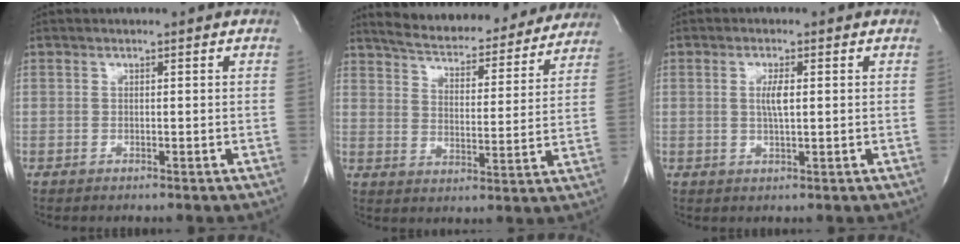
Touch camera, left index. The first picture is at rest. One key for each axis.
{"total": 22.9, "fx": 21.0, "fy": 5.7, "fz": 7.1, "tx": -0.111, "ty": -0.019, "tz": 0.272}
{"total": 2.8, "fx": 0.3, "fy": 0.4, "fz": 2.8, "tx": -0.055, "ty": -0.002, "tz": 0.008}